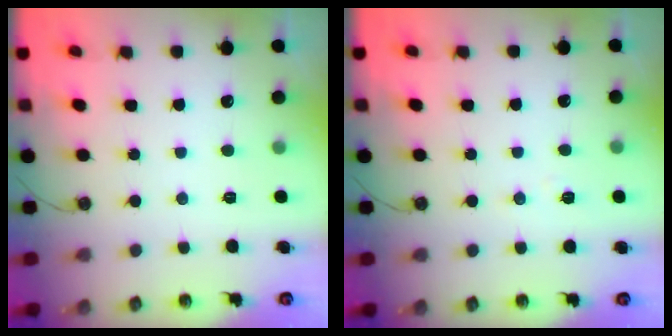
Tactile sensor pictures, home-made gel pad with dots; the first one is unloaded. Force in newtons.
{"total": 5.2, "press": 4.8, "slide": 1.8}